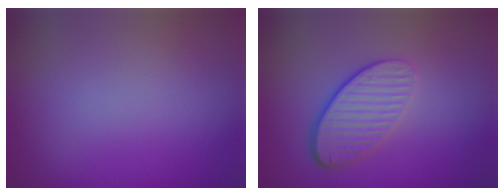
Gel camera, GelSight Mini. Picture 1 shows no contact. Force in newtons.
{"total": 4.5, "press": 3.2, "slide": 3.1}